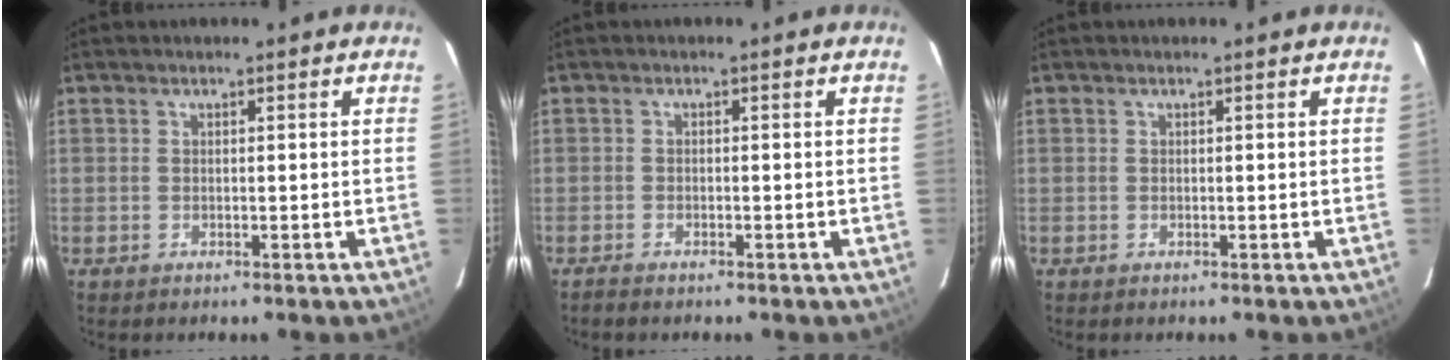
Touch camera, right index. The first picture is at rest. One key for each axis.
{"total": 1.6, "fx": -1.4, "fy": 0.3, "fz": 0.6, "tx": -0.020, "ty": -0.003, "tz": -0.027}
{"total": 0.0}